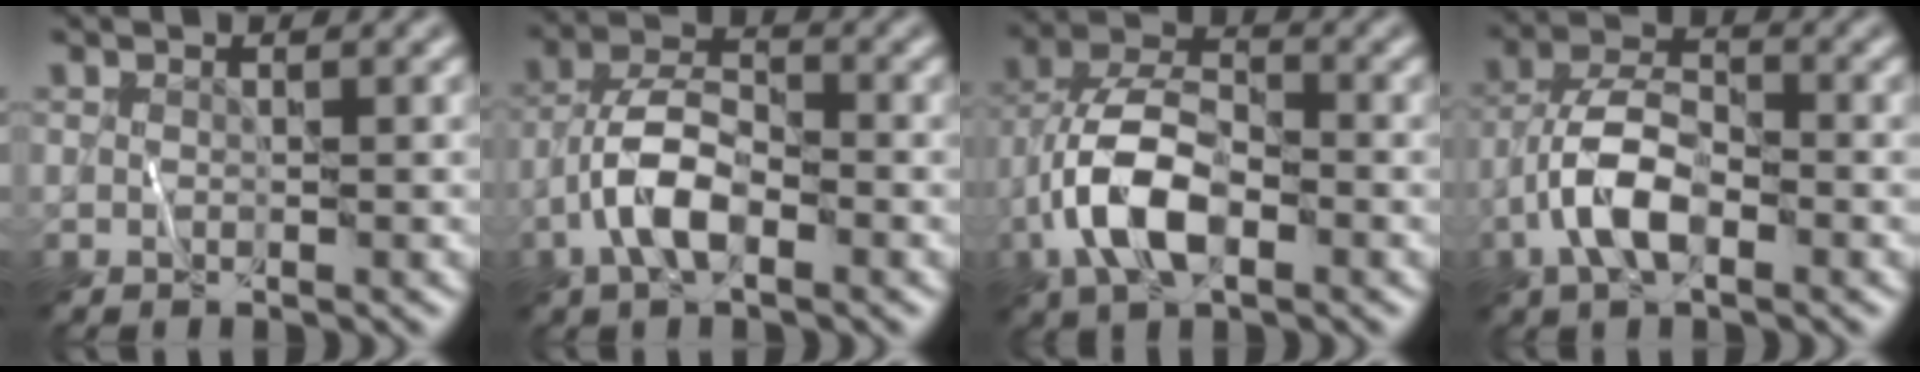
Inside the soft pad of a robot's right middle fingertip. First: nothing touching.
{"total": 4.9, "force": [-2.1, 2.1, 3.9], "torque": [-0.073, 0.013, -0.046]}
{"total": 7.6, "force": [-2.6, 3.8, 6.0], "torque": [-0.124, 0.009, -0.057]}
{"total": 5.4, "force": [-2.1, 2.4, 4.3], "torque": [-0.083, 0.011, -0.047]}